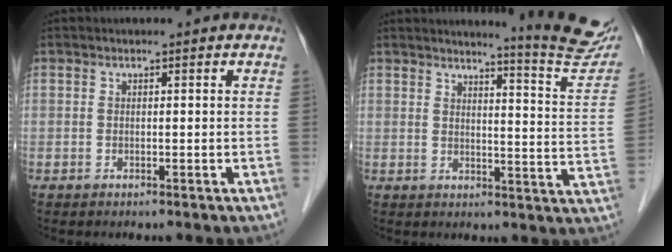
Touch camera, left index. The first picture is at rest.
{"total": 12.4, "force": [11.7, -1.0, 3.9], "torque": [-0.039, -0.079, 0.120]}